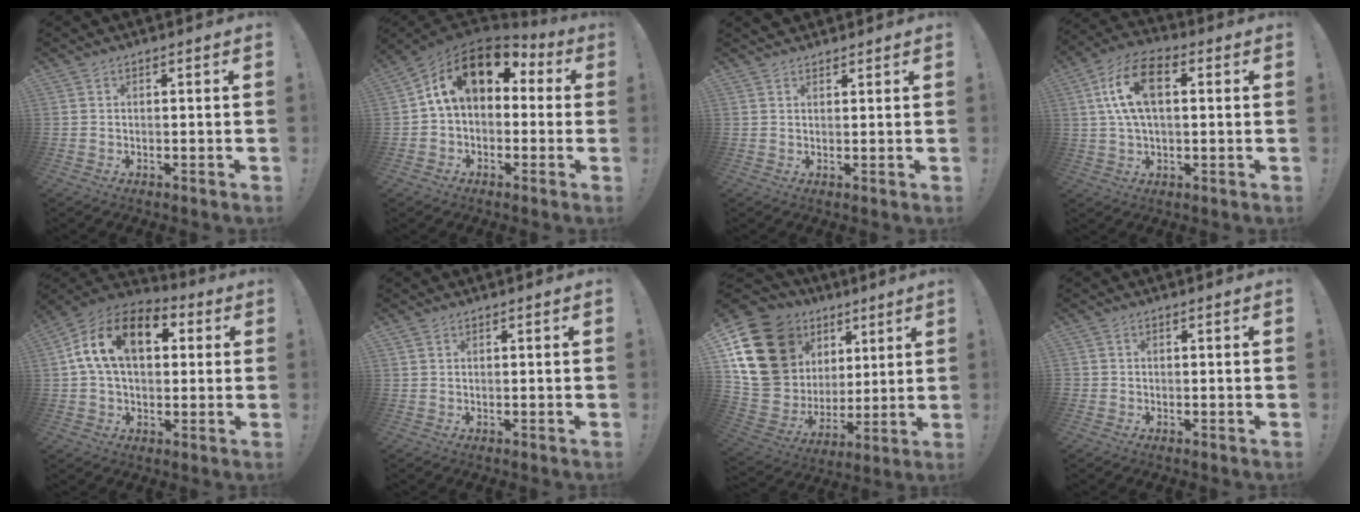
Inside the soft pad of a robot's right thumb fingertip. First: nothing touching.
{"total": 14.9, "force": [5.4, 9.1, 10.5], "torque": [-0.169, -0.008, 0.099]}
{"total": 0.9, "force": [0.8, 0.4, -0.1], "torque": [0.009, -0.006, 0.014]}
{"total": 13.4, "force": [3.1, 7.3, 10.7], "torque": [-0.199, 0.008, 0.058]}
{"total": 16.7, "force": [4.7, 10.4, 12.2], "torque": [-0.221, 0.005, 0.080]}
{"total": 0.6, "force": [0.4, 0.4, 0.1], "torque": [0.001, -0.001, 0.007]}
{"total": 22.8, "force": [9.7, 17.5, 11.0], "torque": [-0.200, -0.054, 0.223]}
{"total": 0.9, "force": [-0.2, 0.9, 0.1], "torque": [-0.007, 0.005, -0.003]}